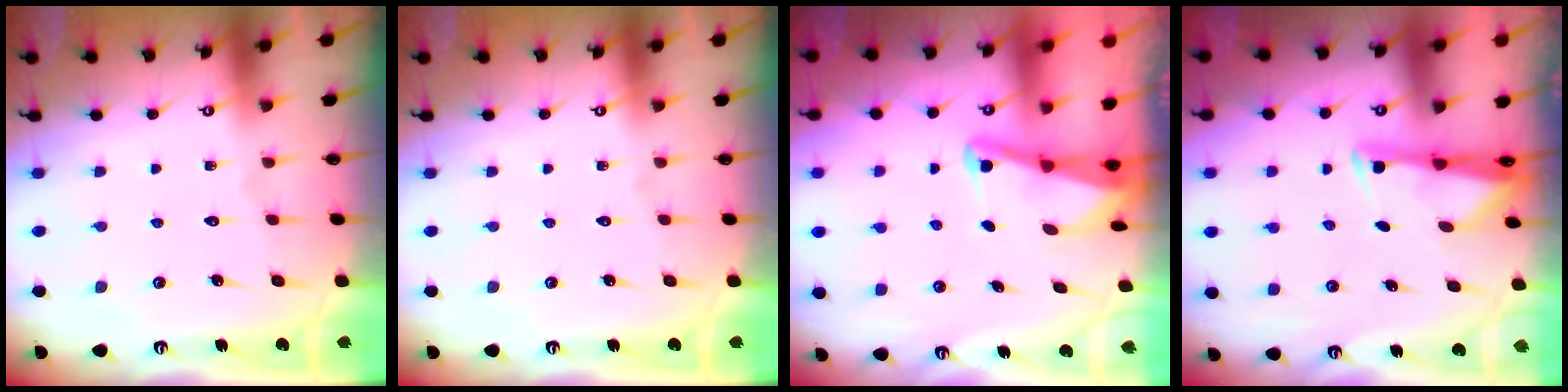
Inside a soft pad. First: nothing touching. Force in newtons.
{"total": 0.0}
{"total": 2.0, "press": 2.0, "slide": 0.3}
{"total": 2.7, "press": 2.7, "slide": 0.4}